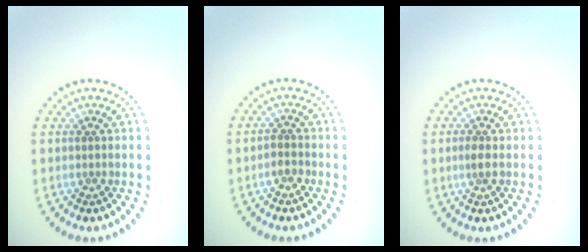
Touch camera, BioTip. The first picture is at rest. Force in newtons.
{"total": 1.1, "press": 1.0, "slide": 0.5}
{"total": 1.0, "press": 1.0, "slide": 0.2}